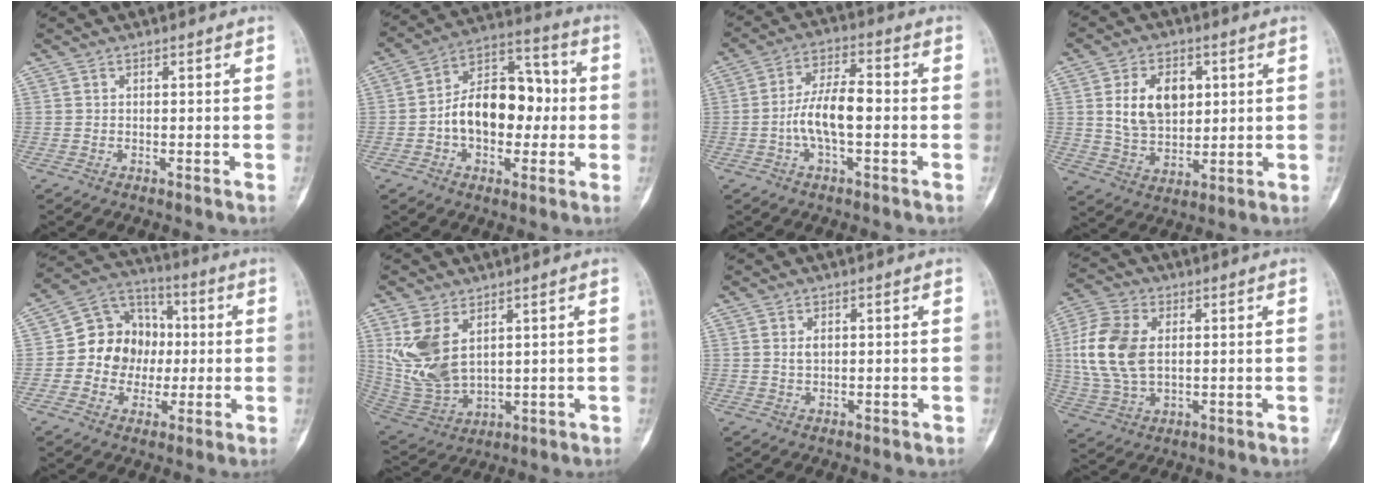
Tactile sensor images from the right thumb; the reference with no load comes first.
{"total": 16.6, "force": [-1.4, 10.8, 12.5], "torque": [-0.157, 0.048, -0.028]}
{"total": 9.6, "force": [-1.7, 4.0, 8.6], "torque": [-0.161, 0.029, -0.037]}
{"total": 12.1, "force": [2.7, 8.3, 8.4], "torque": [-0.106, -0.010, 0.056]}
{"total": 13.7, "force": [-0.3, 11.7, 7.0], "torque": [-0.058, 0.032, -0.010]}
{"total": 12.2, "force": [4.0, 7.4, 8.8], "torque": [-0.169, -0.018, 0.102]}
{"total": 1.9, "force": [0.4, 1.4, 1.3], "torque": [-0.011, -0.002, 0.008]}
{"total": 14.2, "force": [1.6, 9.2, 10.6], "torque": [-0.218, 0.004, 0.032]}